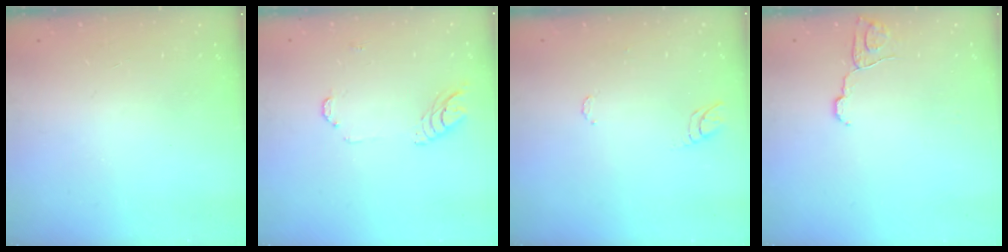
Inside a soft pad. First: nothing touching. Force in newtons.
{"total": 6.8, "press": 6.8, "slide": 0.8}
{"total": 5.3, "press": 5.2, "slide": 0.5}
{"total": 6.6, "press": 6.6, "slide": 0.5}